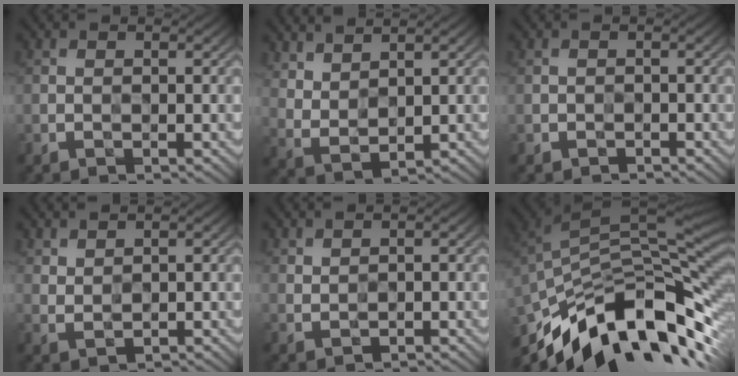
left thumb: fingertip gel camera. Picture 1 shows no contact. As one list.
[{"total": 4.8, "force": [3.9, 1.6, 2.3], "torque": [-0.054, -0.009, 0.089]}, {"total": 0.9, "force": [-0.6, 0.7, 0.1], "torque": [0.001, -0.003, -0.014]}, {"total": 2.0, "force": [1.7, 0.7, 0.8], "torque": [-0.022, 0.001, 0.044]}, {"total": 1.1, "force": [0.9, 0.3, 0.5], "torque": [-0.017, 0.000, 0.022]}, {"total": 15.7, "force": [-8.5, 5.9, 11.8], "torque": [-0.227, 0.001, -0.158]}]